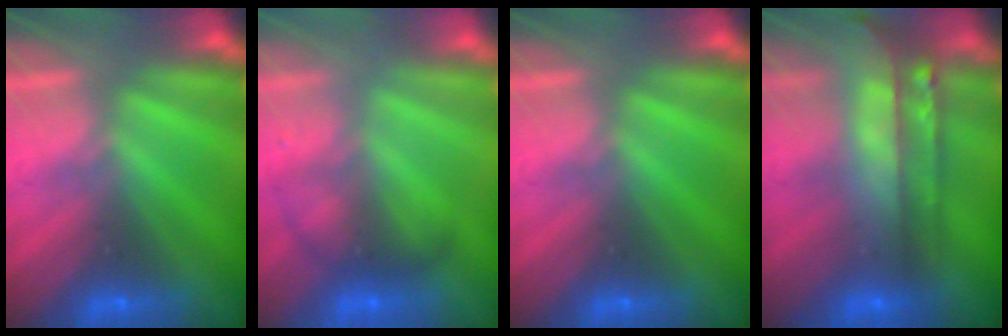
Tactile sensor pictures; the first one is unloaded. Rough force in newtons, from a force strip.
{"total": 2.1}
{"total": 0.0}
{"total": 8.8}